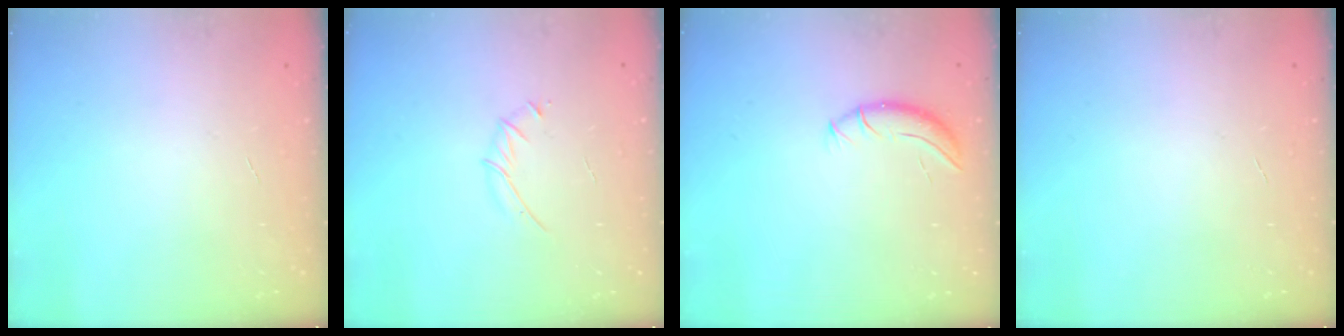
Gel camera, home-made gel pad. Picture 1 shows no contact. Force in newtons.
{"total": 3.3, "press": 3.2, "slide": 0.9}
{"total": 7.3, "press": 7.3, "slide": 0.2}
{"total": 0.0}